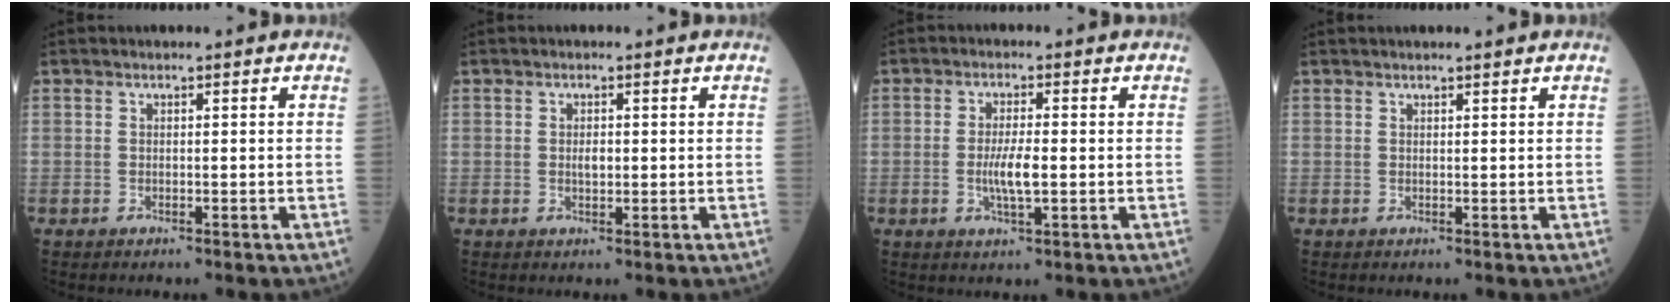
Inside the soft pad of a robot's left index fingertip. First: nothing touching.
{"total": 1.2, "force": [0.1, 0.6, 1.0], "torque": [-0.011, 0.001, 0.003]}
{"total": 4.2, "force": [-0.6, 0.7, 4.1], "torque": [-0.076, -0.005, -0.011]}
{"total": 2.1, "force": [1.9, 0.1, 0.8], "torque": [-0.002, 0.016, 0.026]}